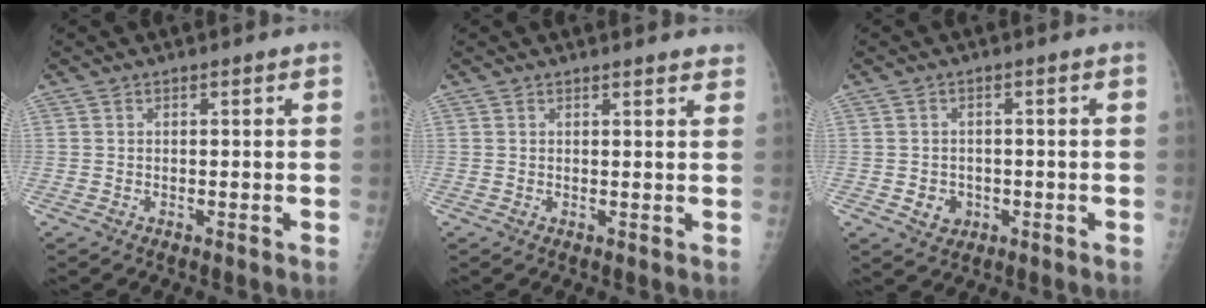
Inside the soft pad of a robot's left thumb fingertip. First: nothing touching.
{"total": 2.5, "force": [2.4, 0.4, 0.6], "torque": [-0.001, -0.011, 0.020]}
{"total": 3.2, "force": [-0.8, 2.9, 1.3], "torque": [-0.005, 0.004, -0.003]}